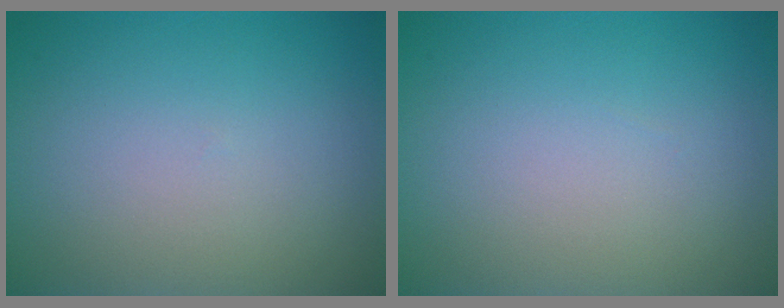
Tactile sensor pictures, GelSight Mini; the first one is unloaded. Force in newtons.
{"total": 0.0}